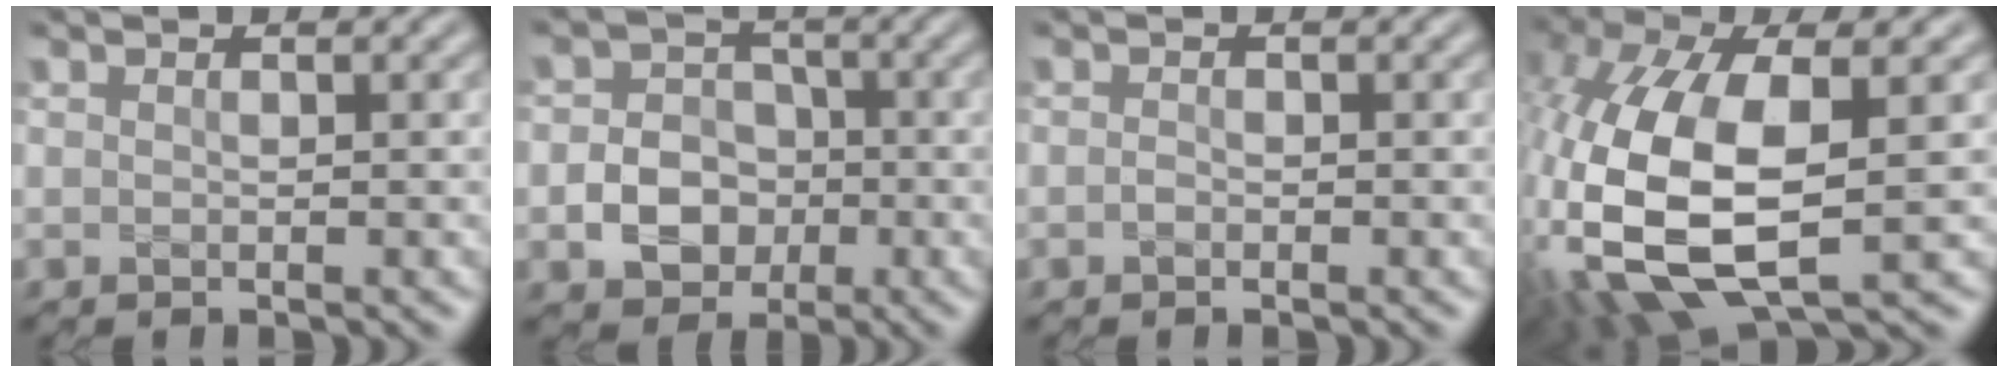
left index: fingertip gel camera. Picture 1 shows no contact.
{"total": 4.6, "force": [-1.2, 3.9, 2.1], "torque": [-0.019, 0.001, -0.036]}
{"total": 0.5, "force": [-0.3, 0.3, 0.3], "torque": [-0.007, 0.000, -0.006]}
{"total": 12.8, "force": [-2.0, 6.3, 11.0], "torque": [-0.264, -0.016, -0.034]}